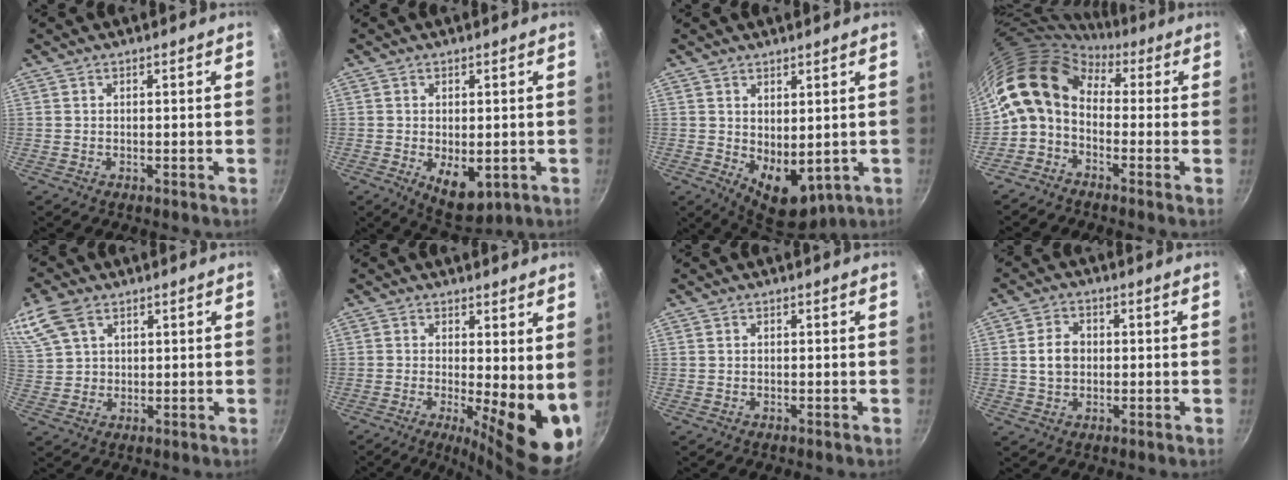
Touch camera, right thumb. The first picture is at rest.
{"total": 7.5, "force": [-1.5, 4.2, 6.0], "torque": [-0.075, -0.011, -0.007]}
{"total": 8.5, "force": [0.5, 5.3, 6.6], "torque": [-0.071, -0.024, 0.026]}
{"total": 10.9, "force": [1.1, 7.6, 7.7], "torque": [-0.137, 0.027, -0.005]}
{"total": 9.5, "force": [5.1, 6.2, 5.1], "torque": [-0.097, 0.004, 0.106]}
{"total": 12.5, "force": [-0.5, 4.1, 11.8], "torque": [-0.129, -0.022, 0.000]}
{"total": 0.0}
{"total": 5.5, "force": [0.3, 4.3, 3.5], "torque": [-0.047, 0.010, 0.001]}